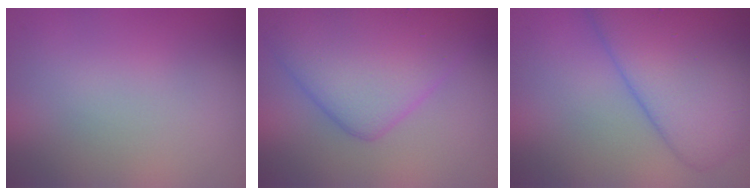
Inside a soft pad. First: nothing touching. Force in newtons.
{"total": 7.5, "press": 7.5, "slide": 0.2}
{"total": 8.5, "press": 8.5, "slide": 0.4}